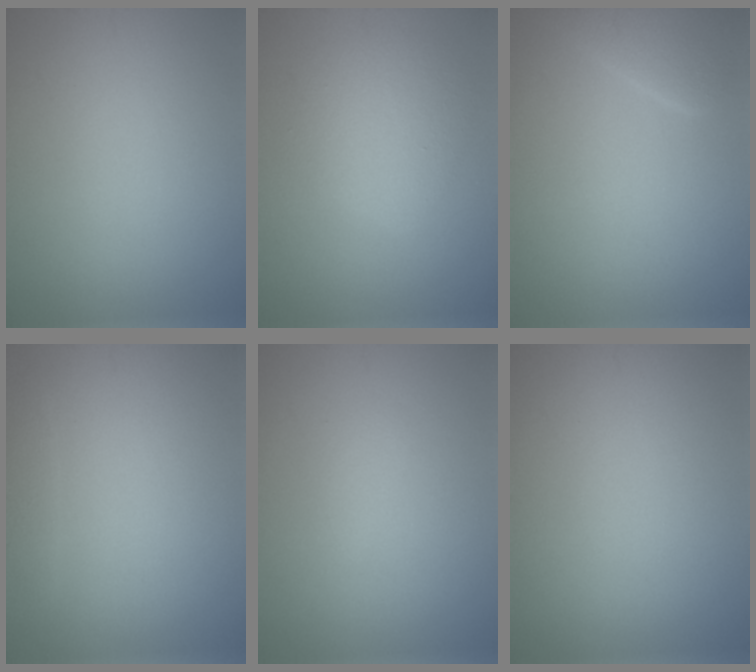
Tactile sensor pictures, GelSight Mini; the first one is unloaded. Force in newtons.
{"total": 3.6, "press": 3.6, "slide": 0.4}
{"total": 2.4, "press": 2.4, "slide": 0.2}
{"total": 1.0, "press": 1.0, "slide": 0.1}
{"total": 0.9, "press": 0.9, "slide": 0.2}
{"total": 0.0}